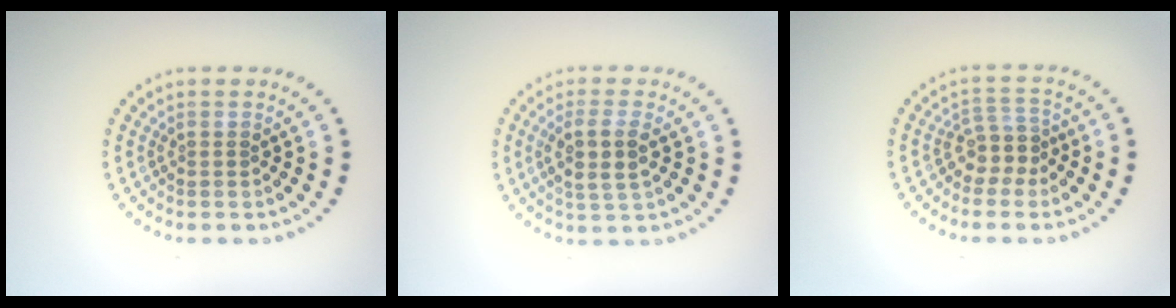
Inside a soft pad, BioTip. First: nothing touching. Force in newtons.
{"total": 3.3, "press": 3.0, "slide": 1.3}
{"total": 2.6, "press": 2.0, "slide": 1.7}